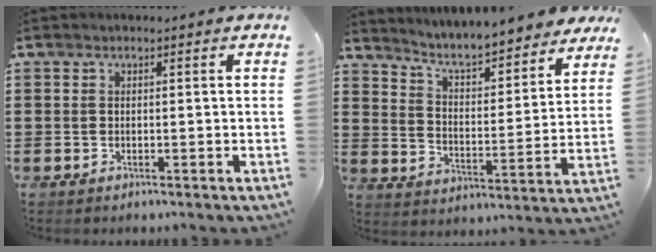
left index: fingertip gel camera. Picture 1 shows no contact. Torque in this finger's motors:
{"motor_torque": [2.14, 0.00, 0.69, 0.08]}